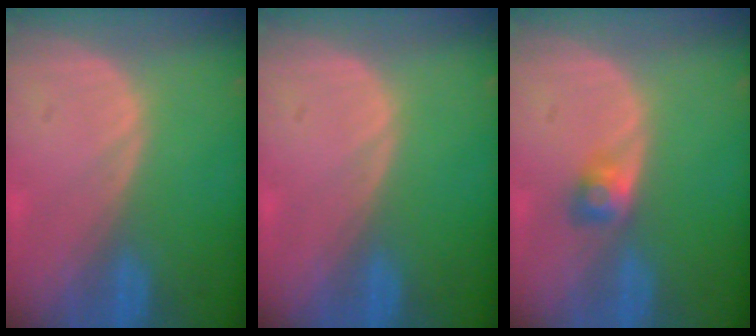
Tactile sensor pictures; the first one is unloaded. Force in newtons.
{"total": 0.0}
{"total": 2.5, "press": 2.4, "slide": 0.8}